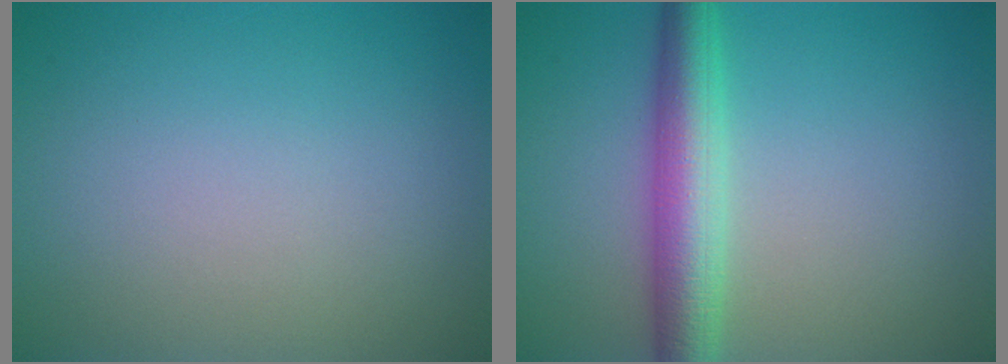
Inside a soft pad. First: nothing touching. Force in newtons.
{"total": 5.2, "press": 5.2, "slide": 0.2}